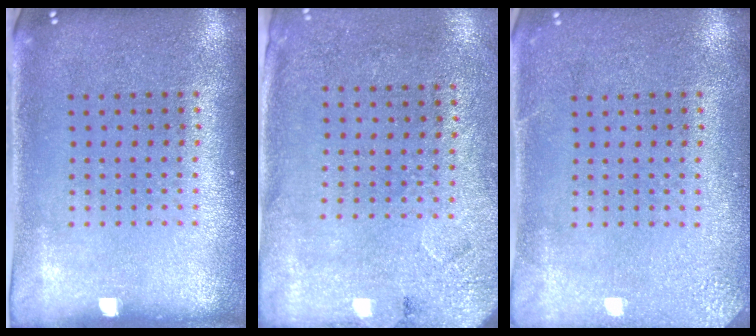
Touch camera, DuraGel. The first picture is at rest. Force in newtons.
{"total": 2.7, "press": 2.2, "slide": 1.5}
{"total": 2.5, "press": 2.4, "slide": 0.3}